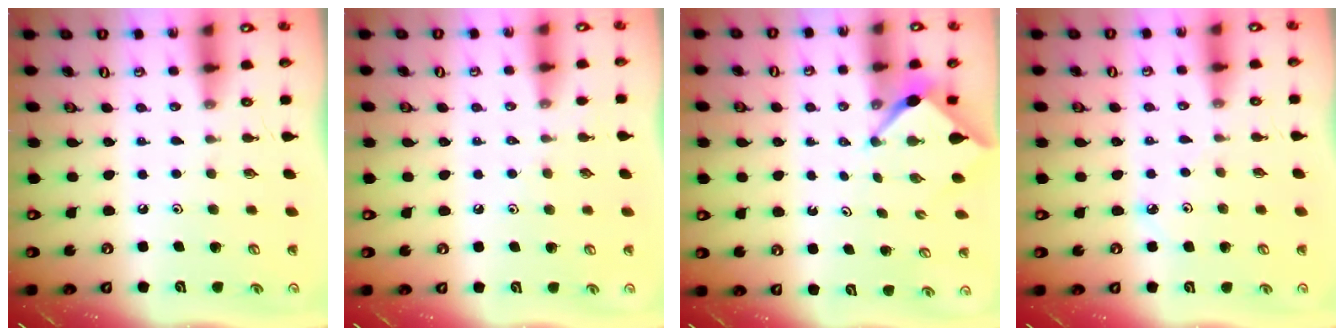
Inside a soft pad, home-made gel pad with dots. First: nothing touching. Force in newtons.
{"total": 2.3, "press": 2.3, "slide": 0.4}
{"total": 2.5, "press": 2.4, "slide": 0.3}
{"total": 2.9, "press": 2.9, "slide": 0.3}